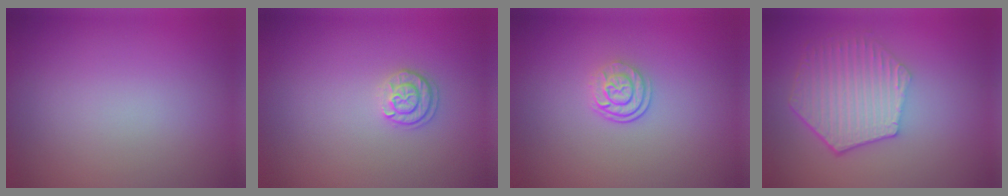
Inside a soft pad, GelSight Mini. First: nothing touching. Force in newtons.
{"total": 1.7, "press": 1.6, "slide": 0.7}
{"total": 2.4, "press": 1.8, "slide": 1.7}
{"total": 6.0, "press": 4.4, "slide": 4.0}